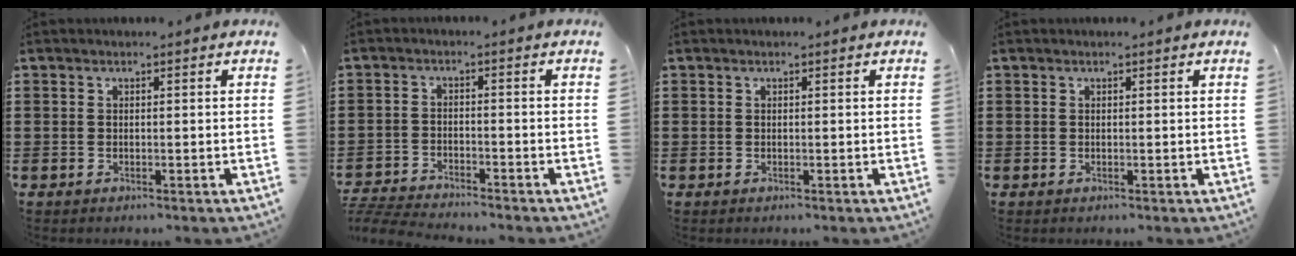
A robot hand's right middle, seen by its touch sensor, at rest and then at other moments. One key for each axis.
{"total": 4.4, "fx": -4.3, "fy": 0.3, "fz": 0.5, "tx": -0.030, "ty": -0.004, "tz": -0.096}
{"total": 0.0}
{"total": 0.0}